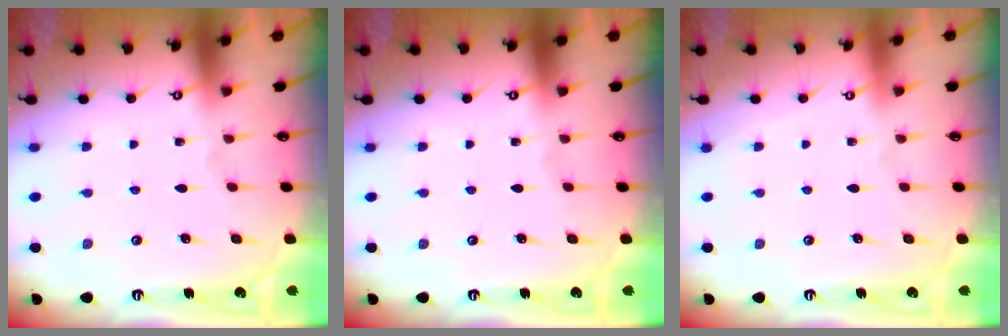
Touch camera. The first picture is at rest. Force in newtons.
{"total": 0.0}
{"total": 3.9, "press": 3.9, "slide": 0.1}